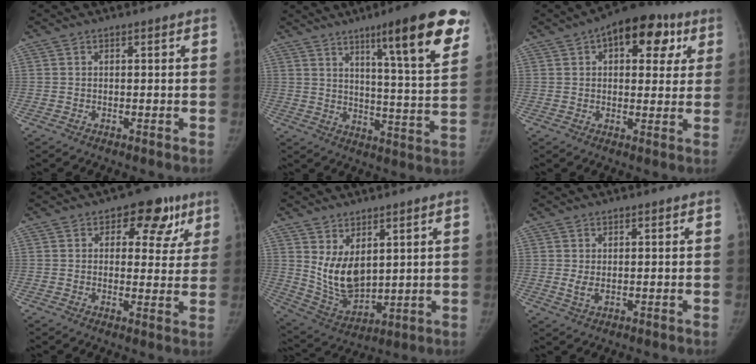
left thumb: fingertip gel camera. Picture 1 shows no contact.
{"total": 19.1, "force": [10.8, 2.3, 15.5], "torque": [-0.190, -0.049, 0.156]}
{"total": 14.6, "force": [6.2, 8.1, 10.4], "torque": [-0.096, 0.007, 0.078]}
{"total": 9.6, "force": [4.7, 6.1, 5.8], "torque": [-0.013, -0.009, 0.052]}
{"total": 10.2, "force": [3.4, 5.6, 7.8], "torque": [-0.123, -0.033, 0.086]}
{"total": 2.0, "force": [0.3, 0.9, 1.8], "torque": [-0.034, -0.003, 0.012]}